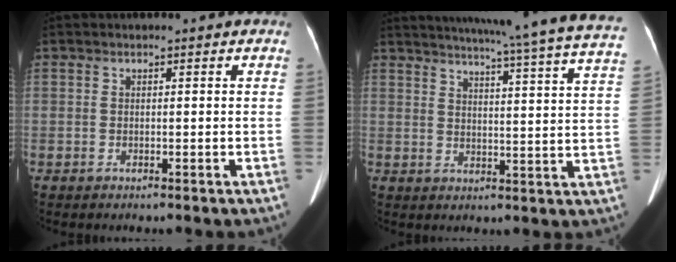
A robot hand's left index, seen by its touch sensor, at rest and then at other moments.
{"total": 26.1, "force": [23.1, -0.9, 12.1], "torque": [-0.188, -0.062, 0.273]}